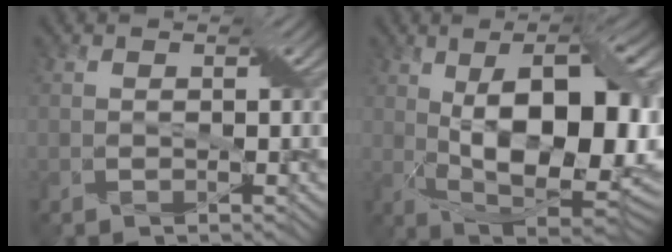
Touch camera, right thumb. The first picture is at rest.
{"total": 16.5, "force": [1.1, 7.7, 14.5], "torque": [-0.215, 0.001, 0.017]}